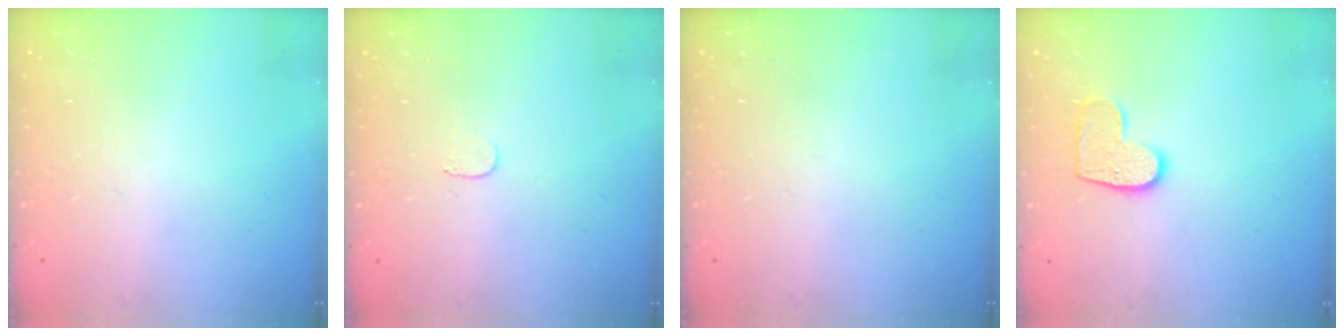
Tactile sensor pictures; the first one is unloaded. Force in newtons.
{"total": 3.4, "press": 3.4, "slide": 0.2}
{"total": 0.0}
{"total": 9.2, "press": 9.2, "slide": 0.3}